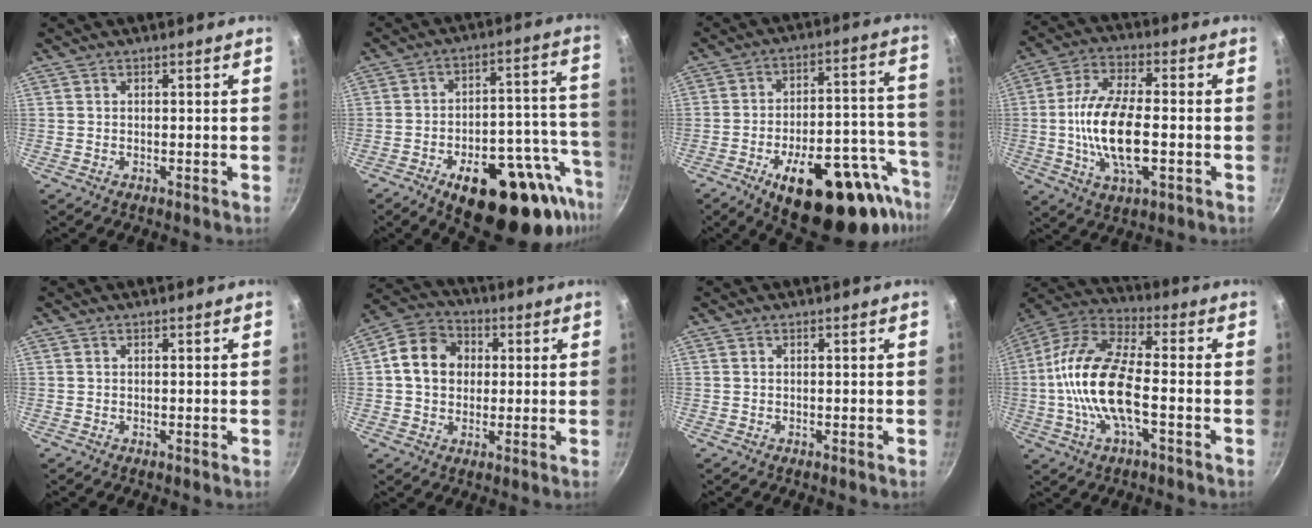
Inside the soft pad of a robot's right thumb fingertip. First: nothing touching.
{"total": 24.1, "force": [-12.5, 10.8, 17.6], "torque": [-0.187, 0.058, -0.168]}
{"total": 26.9, "force": [-14.6, 11.0, 19.7], "torque": [-0.220, 0.072, -0.201]}
{"total": 15.0, "force": [-2.1, 6.4, 13.4], "torque": [-0.252, 0.015, -0.048]}
{"total": 0.0}
{"total": 10.8, "force": [1.4, 9.0, 5.8], "torque": [-0.075, 0.014, 0.005]}
{"total": 0.0}
{"total": 16.9, "force": [-2.8, 6.9, 15.2], "torque": [-0.291, 0.038, -0.072]}